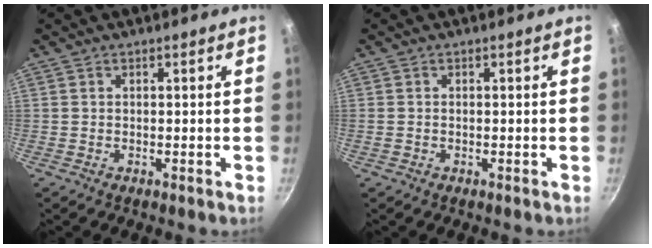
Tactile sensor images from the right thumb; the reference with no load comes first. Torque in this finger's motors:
{"motor_torque": [-0.72, -0.06, -0.25, 0.14, -0.03]}